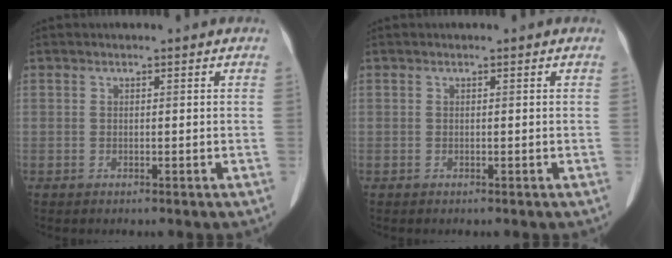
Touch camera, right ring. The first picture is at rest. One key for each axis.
{"total": 0.0}